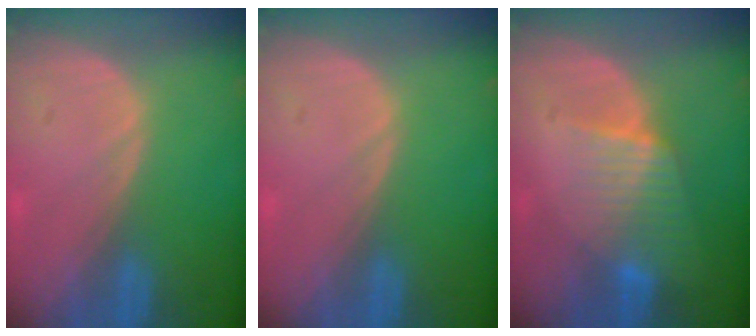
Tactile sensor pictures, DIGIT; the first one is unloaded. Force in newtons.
{"total": 0.0}
{"total": 6.5, "press": 5.8, "slide": 3.0}